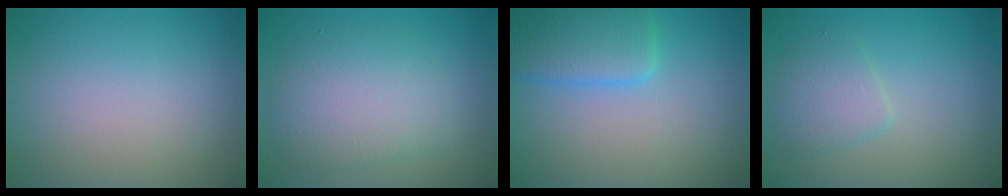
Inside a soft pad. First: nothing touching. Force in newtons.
{"total": 5.0, "press": 5.0, "slide": 0.1}
{"total": 4.5, "press": 4.5, "slide": 0.1}
{"total": 2.4, "press": 2.4, "slide": 0.1}